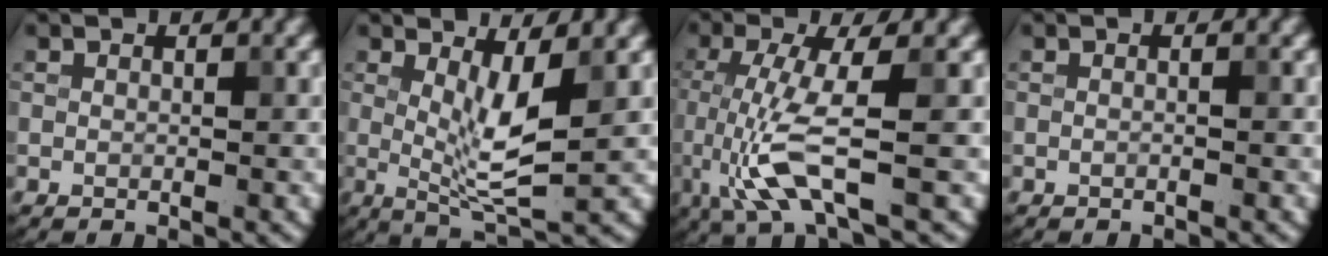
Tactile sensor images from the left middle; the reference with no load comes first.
{"total": 4.5, "force": [0.8, 1.1, 4.3], "torque": [-0.077, -0.014, 0.018]}
{"total": 5.9, "force": [-1.2, 1.2, 5.6], "torque": [-0.134, -0.009, -0.021]}
{"total": 0.7, "force": [0.0, 0.3, 0.7], "torque": [-0.010, -0.013, -0.012]}